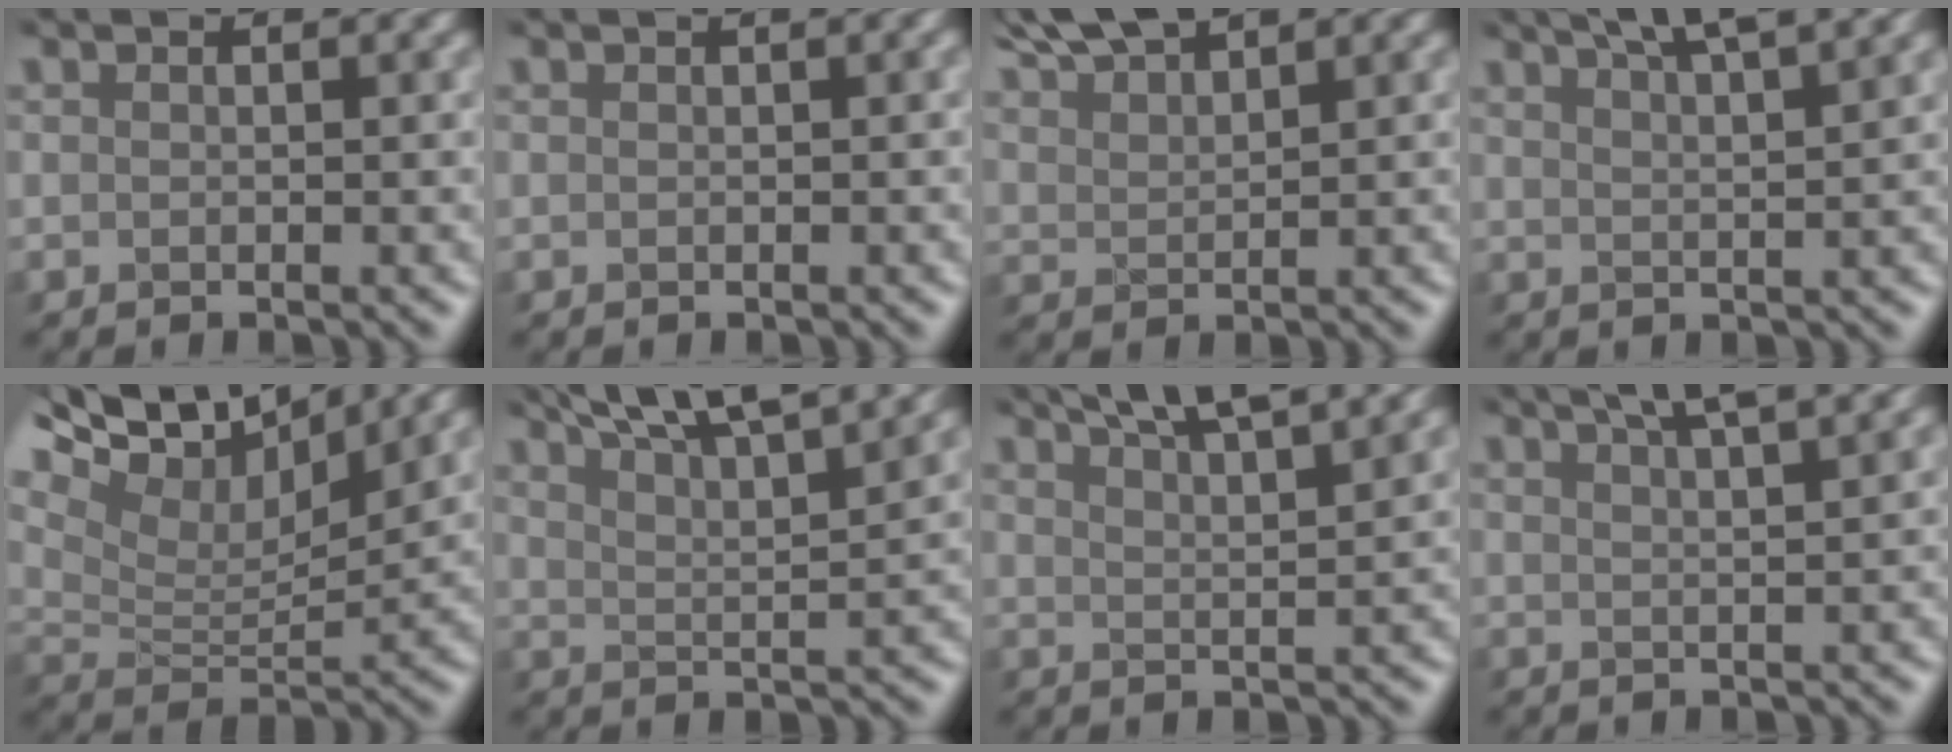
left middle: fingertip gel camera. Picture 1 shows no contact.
{"total": 2.8, "force": [1.3, 1.3, 2.1], "torque": [-0.013, 0.032, 0.009]}
{"total": 4.5, "force": [4.1, 0.5, 1.7], "torque": [-0.049, 0.017, 0.094]}
{"total": 6.6, "force": [4.9, 1.1, 4.3], "torque": [-0.050, 0.032, 0.058]}
{"total": 10.4, "force": [7.4, 3.6, 6.3], "torque": [-0.153, 0.032, 0.128]}
{"total": 9.3, "force": [7.2, 1.7, 5.6], "torque": [-0.095, 0.028, 0.092]}
{"total": 8.5, "force": [6.5, 1.6, 5.1], "torque": [-0.061, 0.032, 0.070]}
{"total": 5.8, "force": [4.3, 0.9, 3.8], "torque": [-0.044, 0.031, 0.052]}